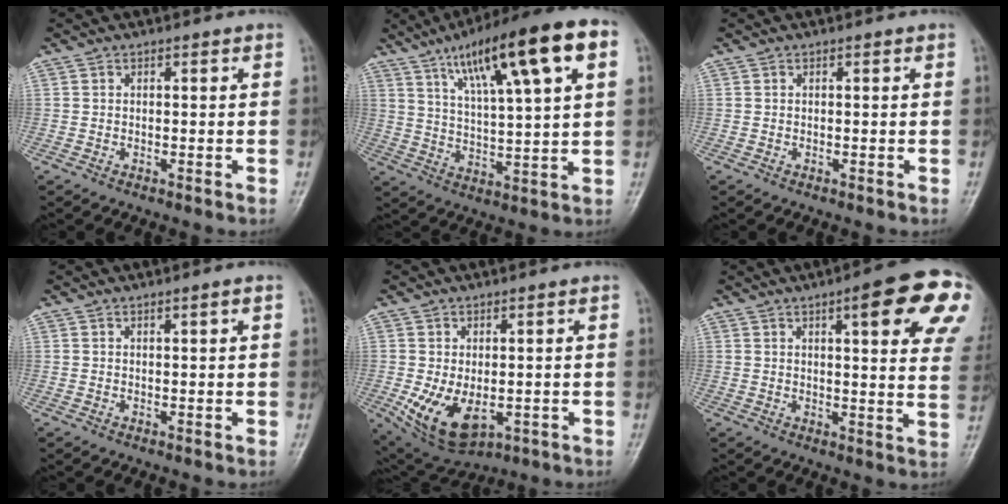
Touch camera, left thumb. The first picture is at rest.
{"total": 20.0, "force": [9.1, 4.2, 17.2], "torque": [-0.260, 0.001, 0.150]}
{"total": 0.0}
{"total": 0.9, "force": [0.4, 0.0, 0.8], "torque": [-0.014, 0.000, 0.007]}
{"total": 10.1, "force": [-2.1, 5.9, 7.9], "torque": [-0.133, -0.008, -0.016]}
{"total": 18.4, "force": [8.2, 4.3, 15.9], "torque": [-0.177, -0.022, 0.091]}